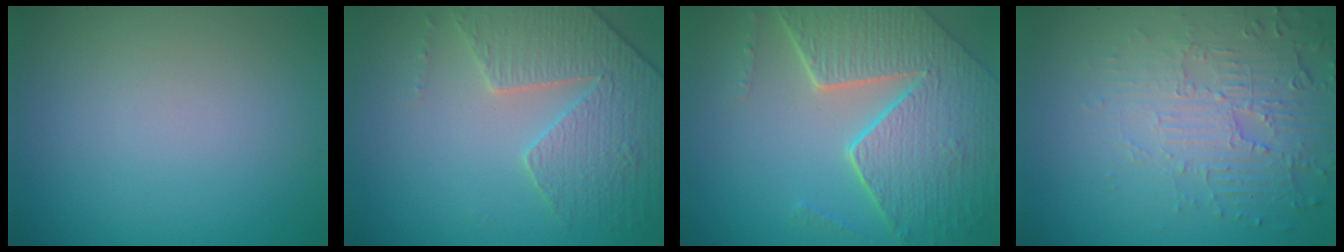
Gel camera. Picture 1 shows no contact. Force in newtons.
{"total": 4.3, "press": 4.2, "slide": 0.9}
{"total": 8.1, "press": 5.9, "slide": 5.5}
{"total": 5.5, "press": 3.6, "slide": 4.1}